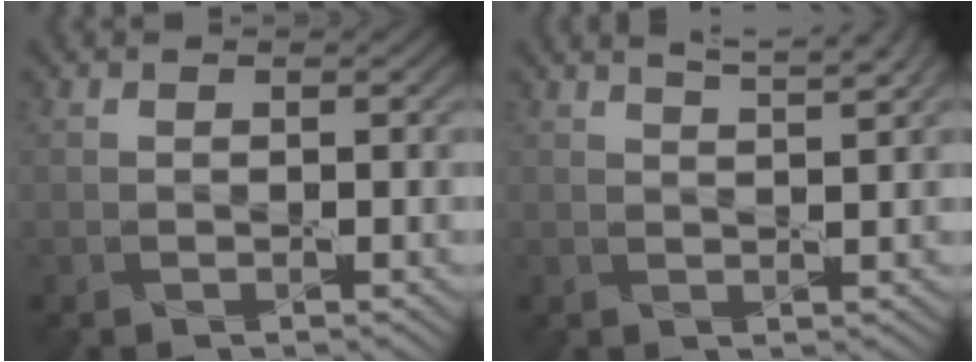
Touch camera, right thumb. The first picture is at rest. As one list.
[{"total": 4.2, "force": [3.1, 0.9, 2.6], "torque": [-0.030, 0.011, 0.028]}]